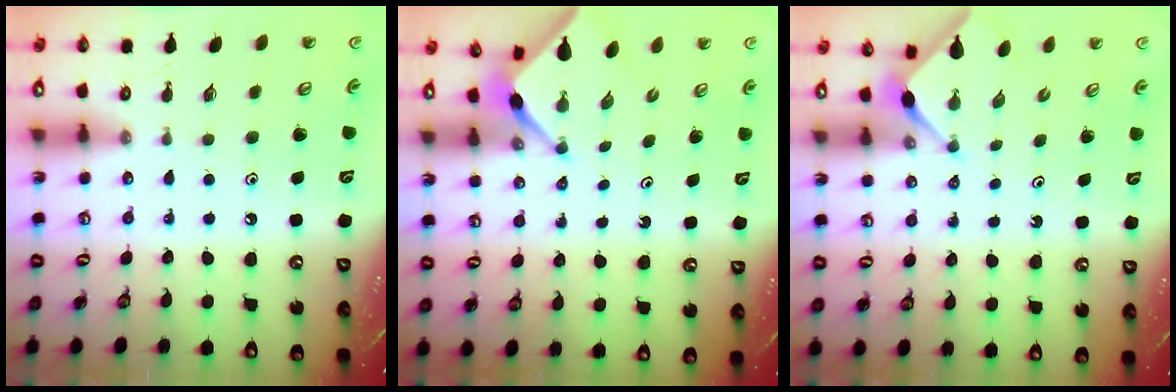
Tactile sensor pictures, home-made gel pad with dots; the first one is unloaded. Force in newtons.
{"total": 3.2, "press": 3.2, "slide": 0.3}
{"total": 2.9, "press": 2.9, "slide": 0.3}